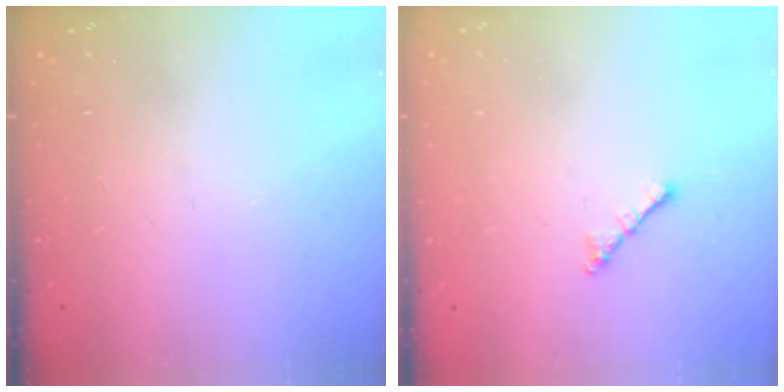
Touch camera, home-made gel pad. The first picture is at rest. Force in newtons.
{"total": 2.1, "press": 2.0, "slide": 0.6}